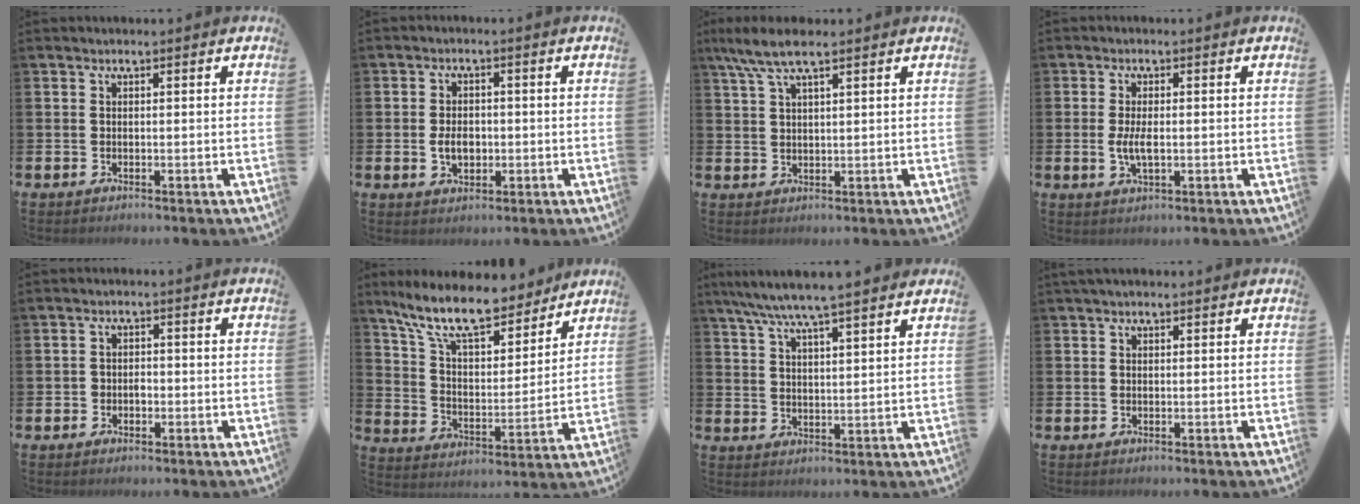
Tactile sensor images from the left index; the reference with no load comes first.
{"total": 3.4, "force": [-0.3, 2.4, 2.4], "torque": [-0.027, -0.001, -0.013]}
{"total": 5.9, "force": [4.3, 1.3, 3.9], "torque": [-0.087, -0.004, 0.078]}
{"total": 3.2, "force": [-0.1, 1.4, 2.9], "torque": [-0.052, 0.003, -0.004]}
{"total": 1.5, "force": [-0.5, 1.2, 0.6], "torque": [0.000, -0.001, -0.015]}
{"total": 11.8, "force": [9.9, 3.6, 5.3], "torque": [-0.128, -0.057, 0.173]}
{"total": 6.7, "force": [6.2, 0.0, 2.5], "torque": [-0.070, -0.023, 0.111]}
{"total": 1.4, "force": [1.3, 0.4, 0.3], "torque": [0.003, -0.001, 0.022]}